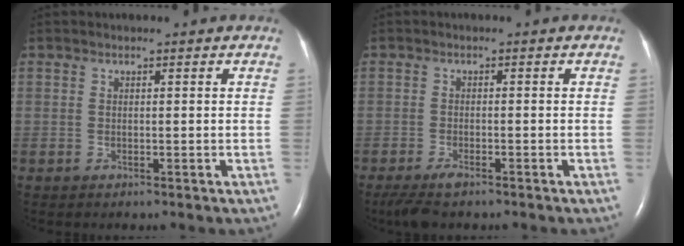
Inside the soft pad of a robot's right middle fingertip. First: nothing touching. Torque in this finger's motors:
{"motor_torque": [0.64, -0.32, 0.02, 0.01]}